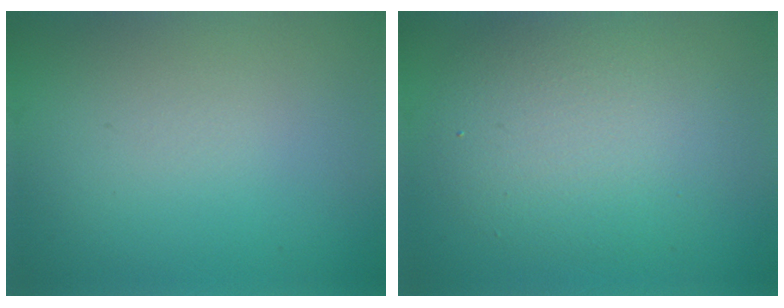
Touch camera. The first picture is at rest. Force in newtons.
{"total": 5.9, "press": 5.9, "slide": 0.2}